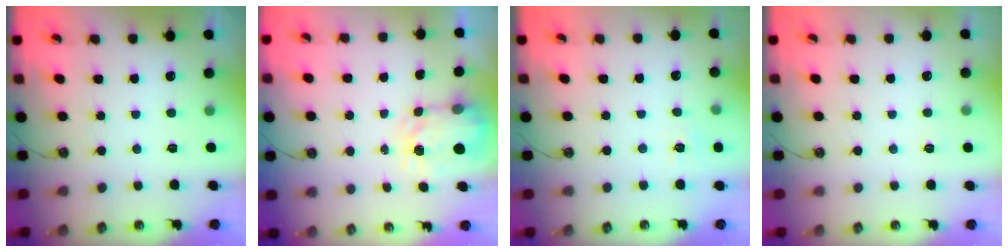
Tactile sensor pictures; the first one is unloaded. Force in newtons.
{"total": 3.8, "press": 3.8, "slide": 0.5}
{"total": 6.1, "press": 6.1, "slide": 0.6}
{"total": 2.8, "press": 2.8, "slide": 0.3}